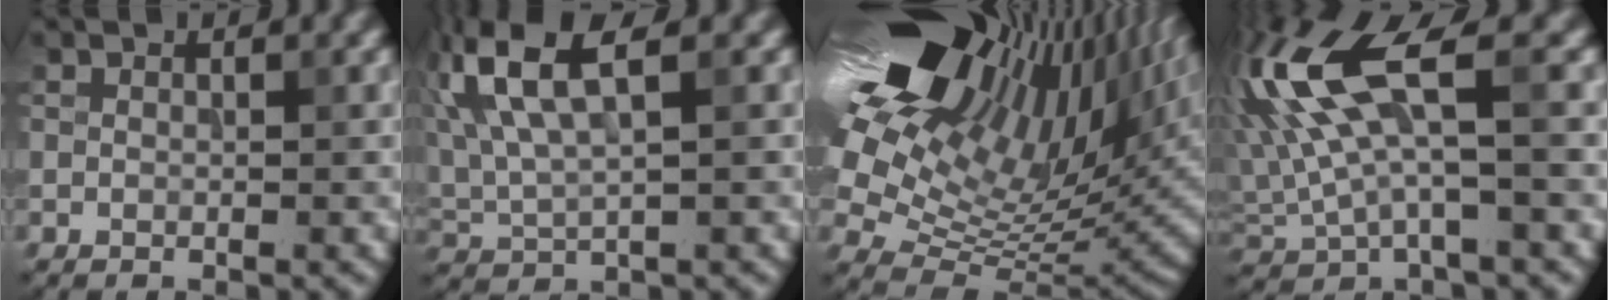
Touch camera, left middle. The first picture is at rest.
{"total": 7.5, "force": [3.2, 2.9, 6.2], "torque": [-0.137, 0.013, 0.064]}
{"total": 20.0, "force": [9.3, 10.6, 14.2], "torque": [-0.270, 0.033, 0.161]}
{"total": 8.5, "force": [2.3, 2.6, 7.8], "torque": [-0.174, 0.010, 0.041]}